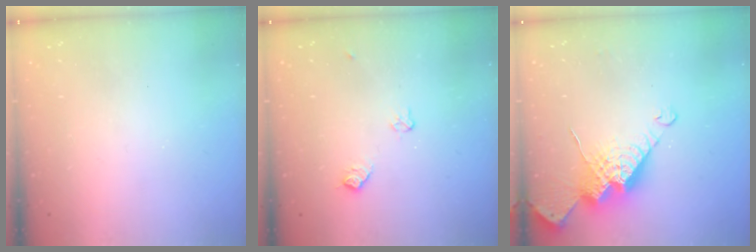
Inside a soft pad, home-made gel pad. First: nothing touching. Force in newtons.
{"total": 7.0, "press": 6.9, "slide": 1.1}
{"total": 15.4, "press": 15.3, "slide": 1.3}